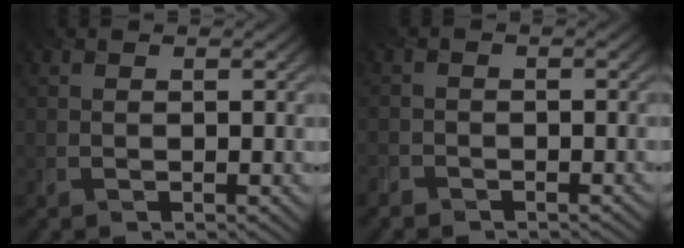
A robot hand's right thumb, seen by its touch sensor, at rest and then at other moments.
{"total": 2.1, "force": [-1.9, 0.8, 0.1], "torque": [0.001, -0.007, -0.041]}